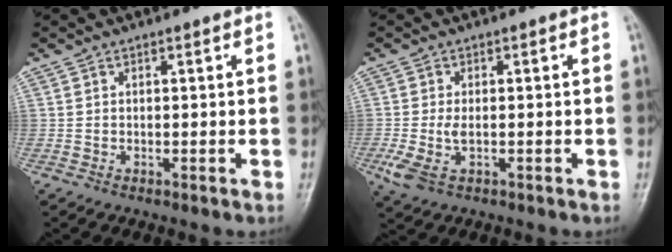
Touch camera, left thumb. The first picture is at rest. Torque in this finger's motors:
{"motor_torque": [0.10, 0.08, 0.73, 0.06, 0.19]}